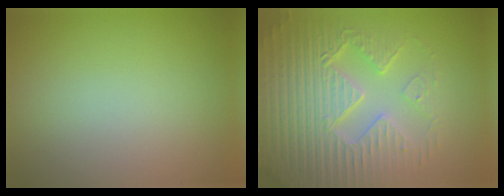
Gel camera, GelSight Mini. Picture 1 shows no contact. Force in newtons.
{"total": 7.3, "press": 5.8, "slide": 4.4}